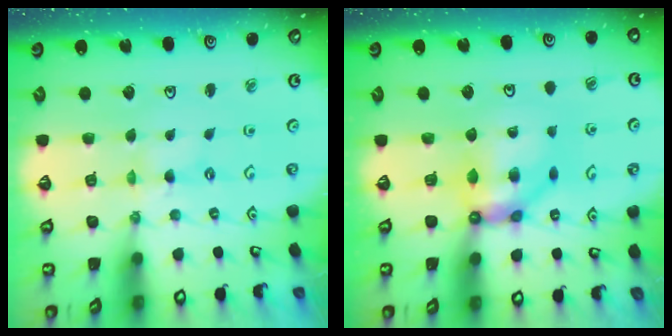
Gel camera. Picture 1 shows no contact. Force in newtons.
{"total": 9.4, "press": 9.4, "slide": 0.6}